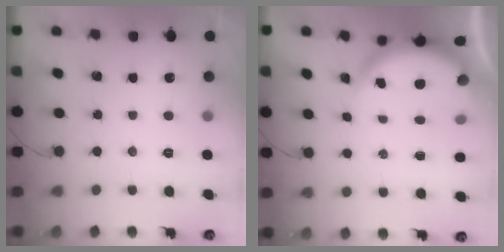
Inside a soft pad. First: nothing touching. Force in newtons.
{"total": 3.8, "press": 3.8, "slide": 0.1}